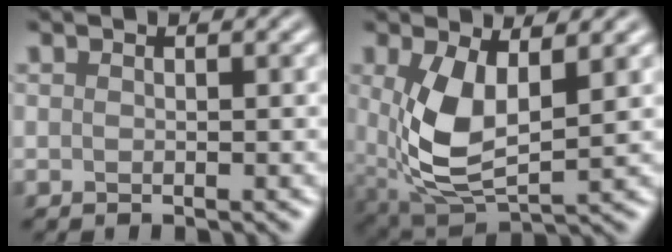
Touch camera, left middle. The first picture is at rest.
{"total": 6.8, "force": [1.0, 3.3, 5.9], "torque": [-0.135, -0.013, 0.024]}